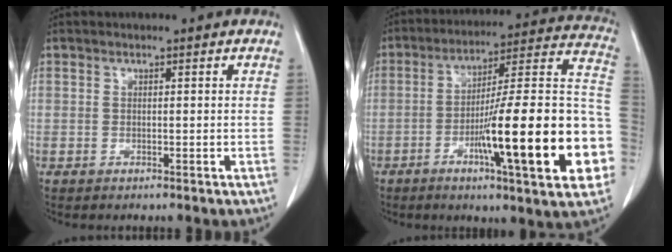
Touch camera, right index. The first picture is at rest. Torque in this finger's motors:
{"motor_torque": [1.92, -0.22, 0.94, 0.21]}